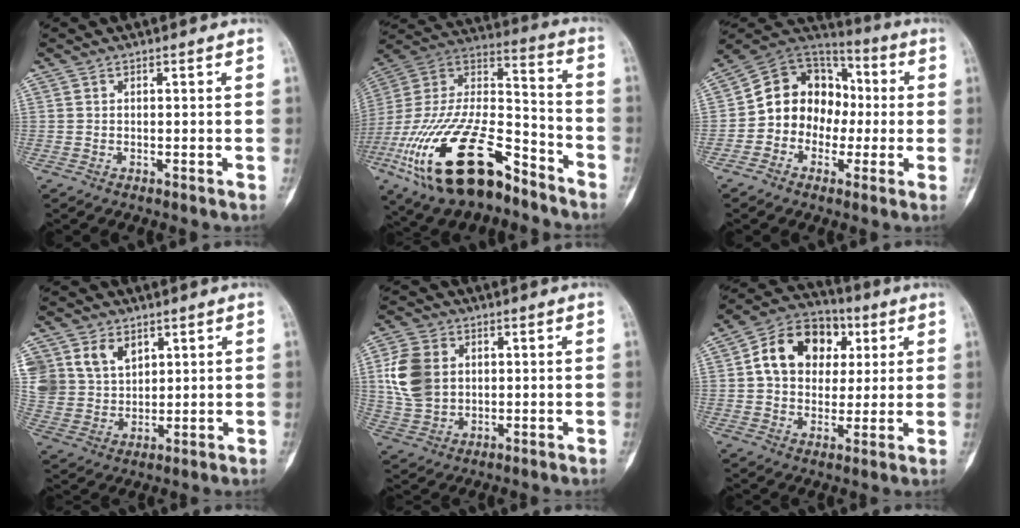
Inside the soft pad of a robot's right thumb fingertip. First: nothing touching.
{"total": 30.0, "force": [-17.0, 13.4, 20.8], "torque": [-0.438, 0.043, -0.300]}
{"total": 14.1, "force": [-1.3, 11.9, 7.4], "torque": [-0.073, 0.042, -0.033]}
{"total": 12.1, "force": [5.7, 9.1, 5.5], "torque": [-0.096, -0.011, 0.124]}
{"total": 11.1, "force": [2.0, 8.5, 6.9], "torque": [-0.131, -0.003, 0.043]}
{"total": 15.2, "force": [3.5, 11.7, 9.0], "torque": [-0.116, 0.008, 0.050]}